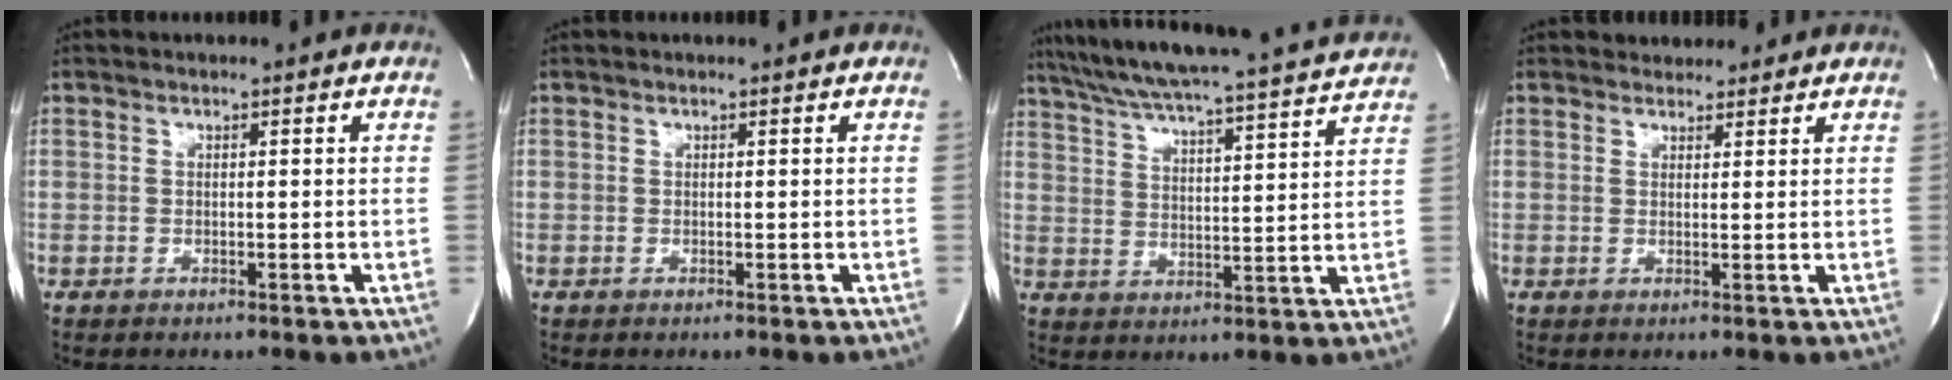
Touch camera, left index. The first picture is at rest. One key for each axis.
{"total": 0.0}
{"total": 23.3, "fx": 21.3, "fy": 0.6, "fz": 9.5, "tx": -0.166, "ty": -0.009, "tz": 0.291}
{"total": 3.0, "fx": 2.7, "fy": 1.3, "fz": 0.2, "tx": 0.002, "ty": 0.009, "tz": 0.037}